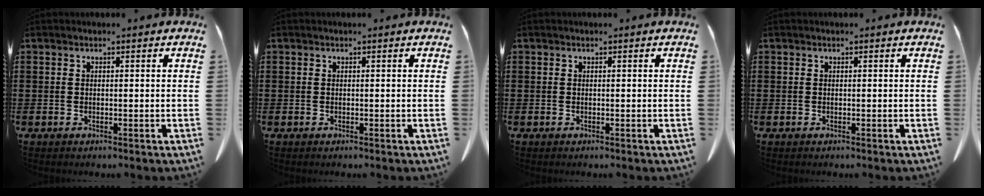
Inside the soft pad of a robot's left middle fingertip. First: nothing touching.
{"total": 0.0}
{"total": 0.0}
{"total": 0.0}